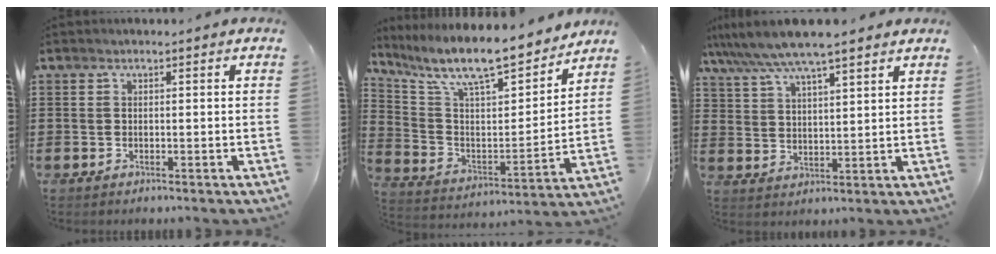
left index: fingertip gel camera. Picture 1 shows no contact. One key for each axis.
{"total": 10.6, "fx": 9.1, "fy": 2.0, "fz": 5.1, "tx": -0.122, "ty": -0.065, "tz": 0.151}
{"total": 7.4, "fx": 6.3, "fy": 1.1, "fz": 3.7, "tx": -0.091, "ty": -0.018, "tz": 0.111}